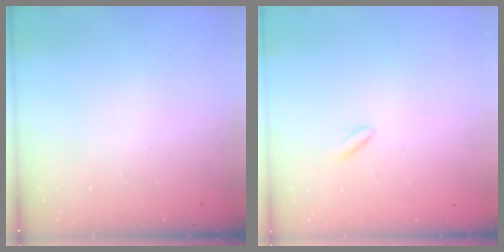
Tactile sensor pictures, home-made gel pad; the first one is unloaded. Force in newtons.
{"total": 2.0, "press": 1.7, "slide": 0.9}